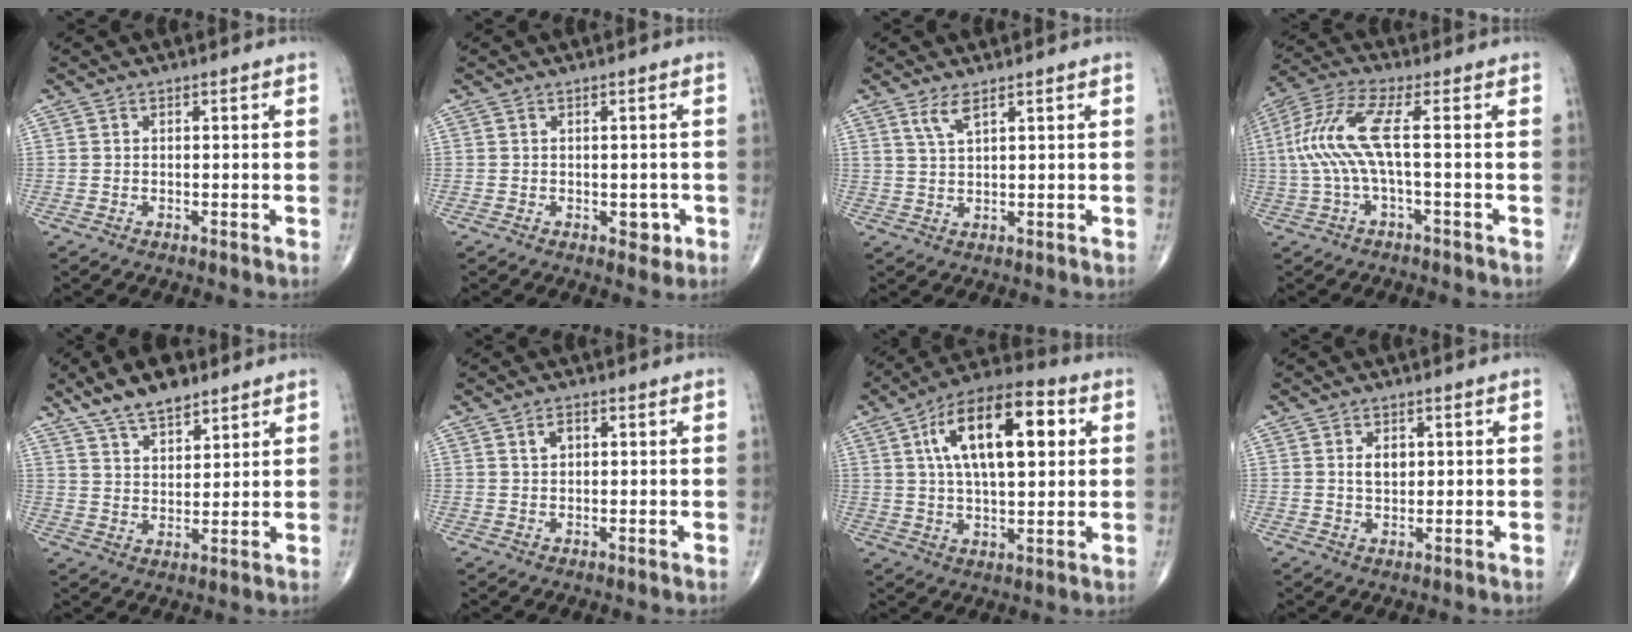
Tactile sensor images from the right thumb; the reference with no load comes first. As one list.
[{"total": 2.5, "force": [-0.7, 1.7, 1.6], "torque": [0.002, 0.003, -0.006]}, {"total": 3.2, "force": [2.1, 0.7, 2.4], "torque": [-0.053, -0.010, 0.047]}, {"total": 10.2, "force": [-0.1, 1.9, 10.0], "torque": [-0.257, 0.034, -0.006]}, {"total": 10.5, "force": [7.6, 4.3, 5.8], "torque": [-0.081, -0.032, 0.137]}, {"total": 2.3, "force": [0.8, 1.4, 1.6], "torque": [-0.024, 0.002, 0.015]}, {"total": 18.7, "force": [5.2, 8.3, 16.0], "torque": [-0.249, 0.011, 0.078]}, {"total": 3.3, "force": [0.8, 2.2, 2.4], "torque": [-0.028, -0.005, 0.015]}]